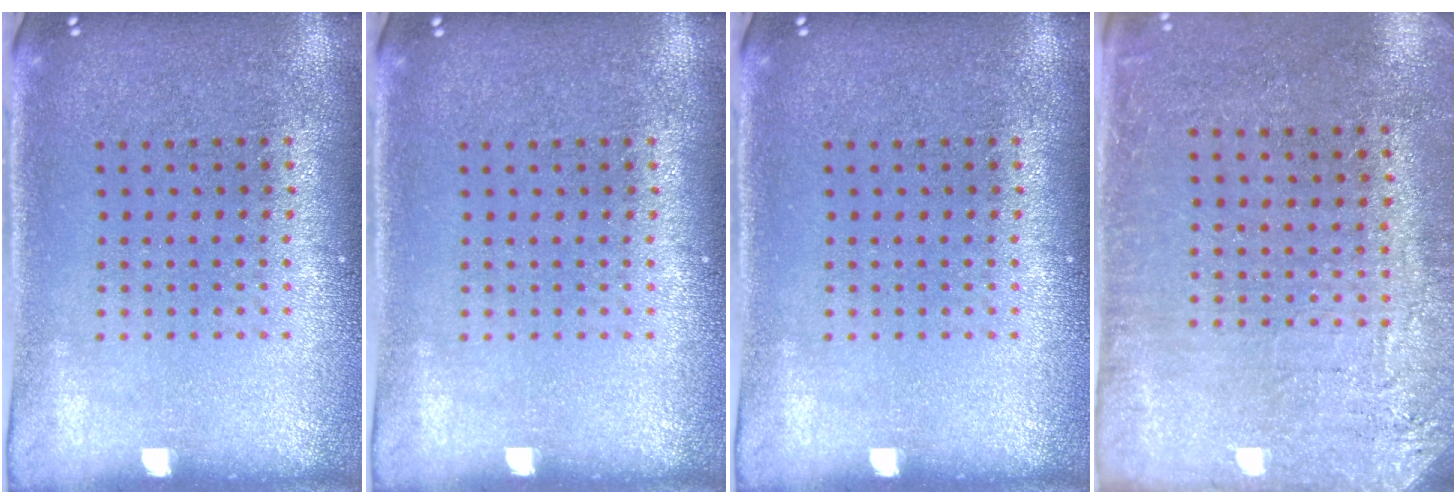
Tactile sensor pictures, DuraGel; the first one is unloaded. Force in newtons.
{"total": 0.0}
{"total": 0.0}
{"total": 2.8, "press": 2.6, "slide": 1.1}